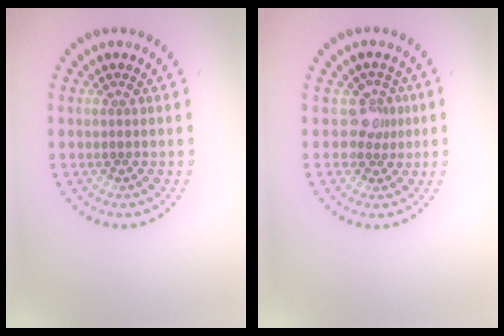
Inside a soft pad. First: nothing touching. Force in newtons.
{"total": 2.1, "press": 1.5, "slide": 1.4}